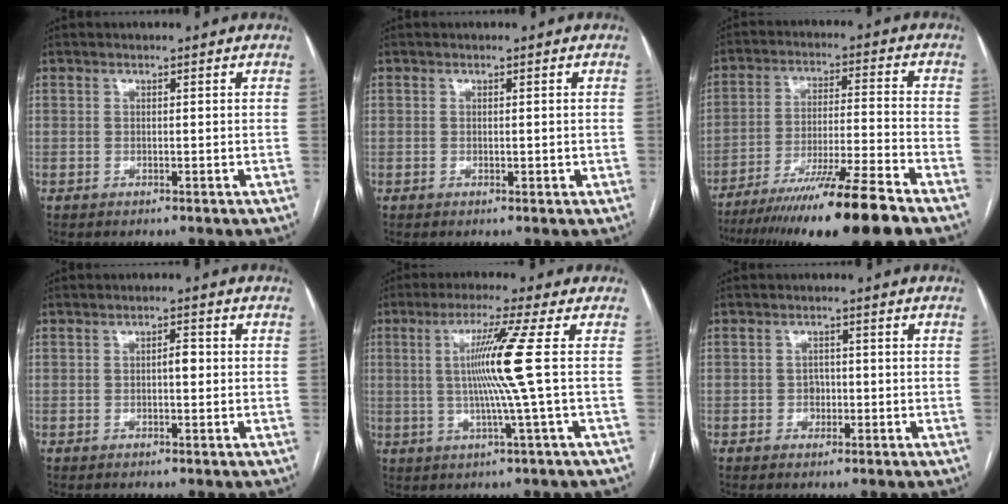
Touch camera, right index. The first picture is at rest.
{"total": 0.7, "force": [0.1, 0.5, 0.4], "torque": [-0.007, 0.001, 0.006]}
{"total": 17.1, "force": [-13.1, -1.3, 10.9], "torque": [-0.168, -0.029, -0.217]}
{"total": 1.8, "force": [-0.1, 0.7, 1.7], "torque": [-0.024, 0.005, -0.003]}
{"total": 8.8, "force": [0.7, -2.7, 8.4], "torque": [-0.156, -0.001, 0.021]}
{"total": 1.8, "force": [-0.5, 1.6, 0.8], "torque": [-0.008, 0.008, -0.003]}